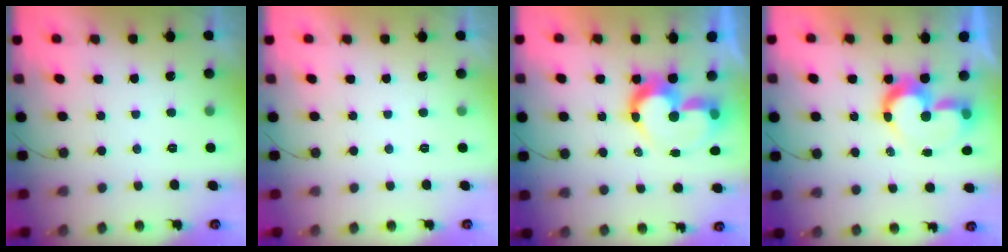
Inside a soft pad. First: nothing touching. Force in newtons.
{"total": 1.9, "press": 1.9, "slide": 0.0}
{"total": 13.2, "press": 13.1, "slide": 1.5}
{"total": 10.7, "press": 10.6, "slide": 1.5}